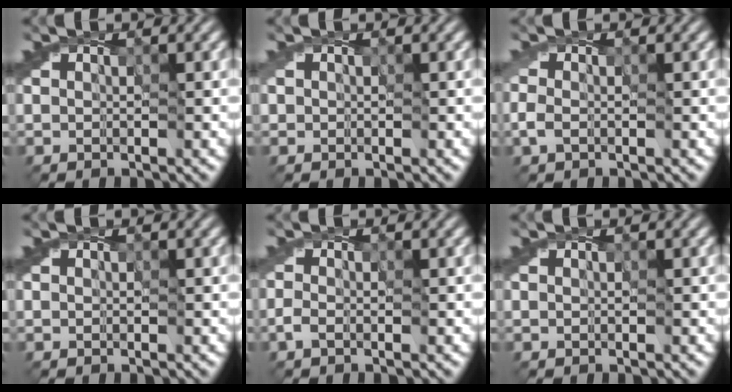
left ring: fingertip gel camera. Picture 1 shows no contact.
{"total": 0.0}
{"total": 1.0, "force": [-0.5, 0.6, 0.7], "torque": [-0.017, 0.004, -0.014]}
{"total": 0.0}
{"total": 0.7, "force": [-0.5, 0.2, 0.5], "torque": [-0.014, 0.003, -0.015]}
{"total": 0.0}